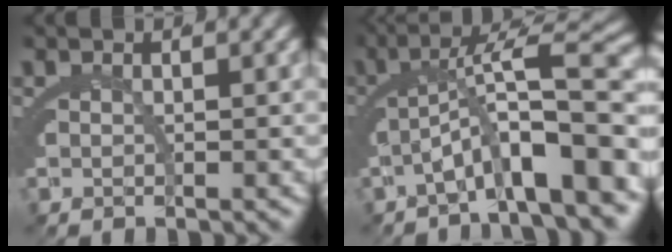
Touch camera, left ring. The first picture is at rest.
{"total": 7.9, "force": [-2.2, 1.7, 7.4], "torque": [-0.096, 0.019, -0.031]}